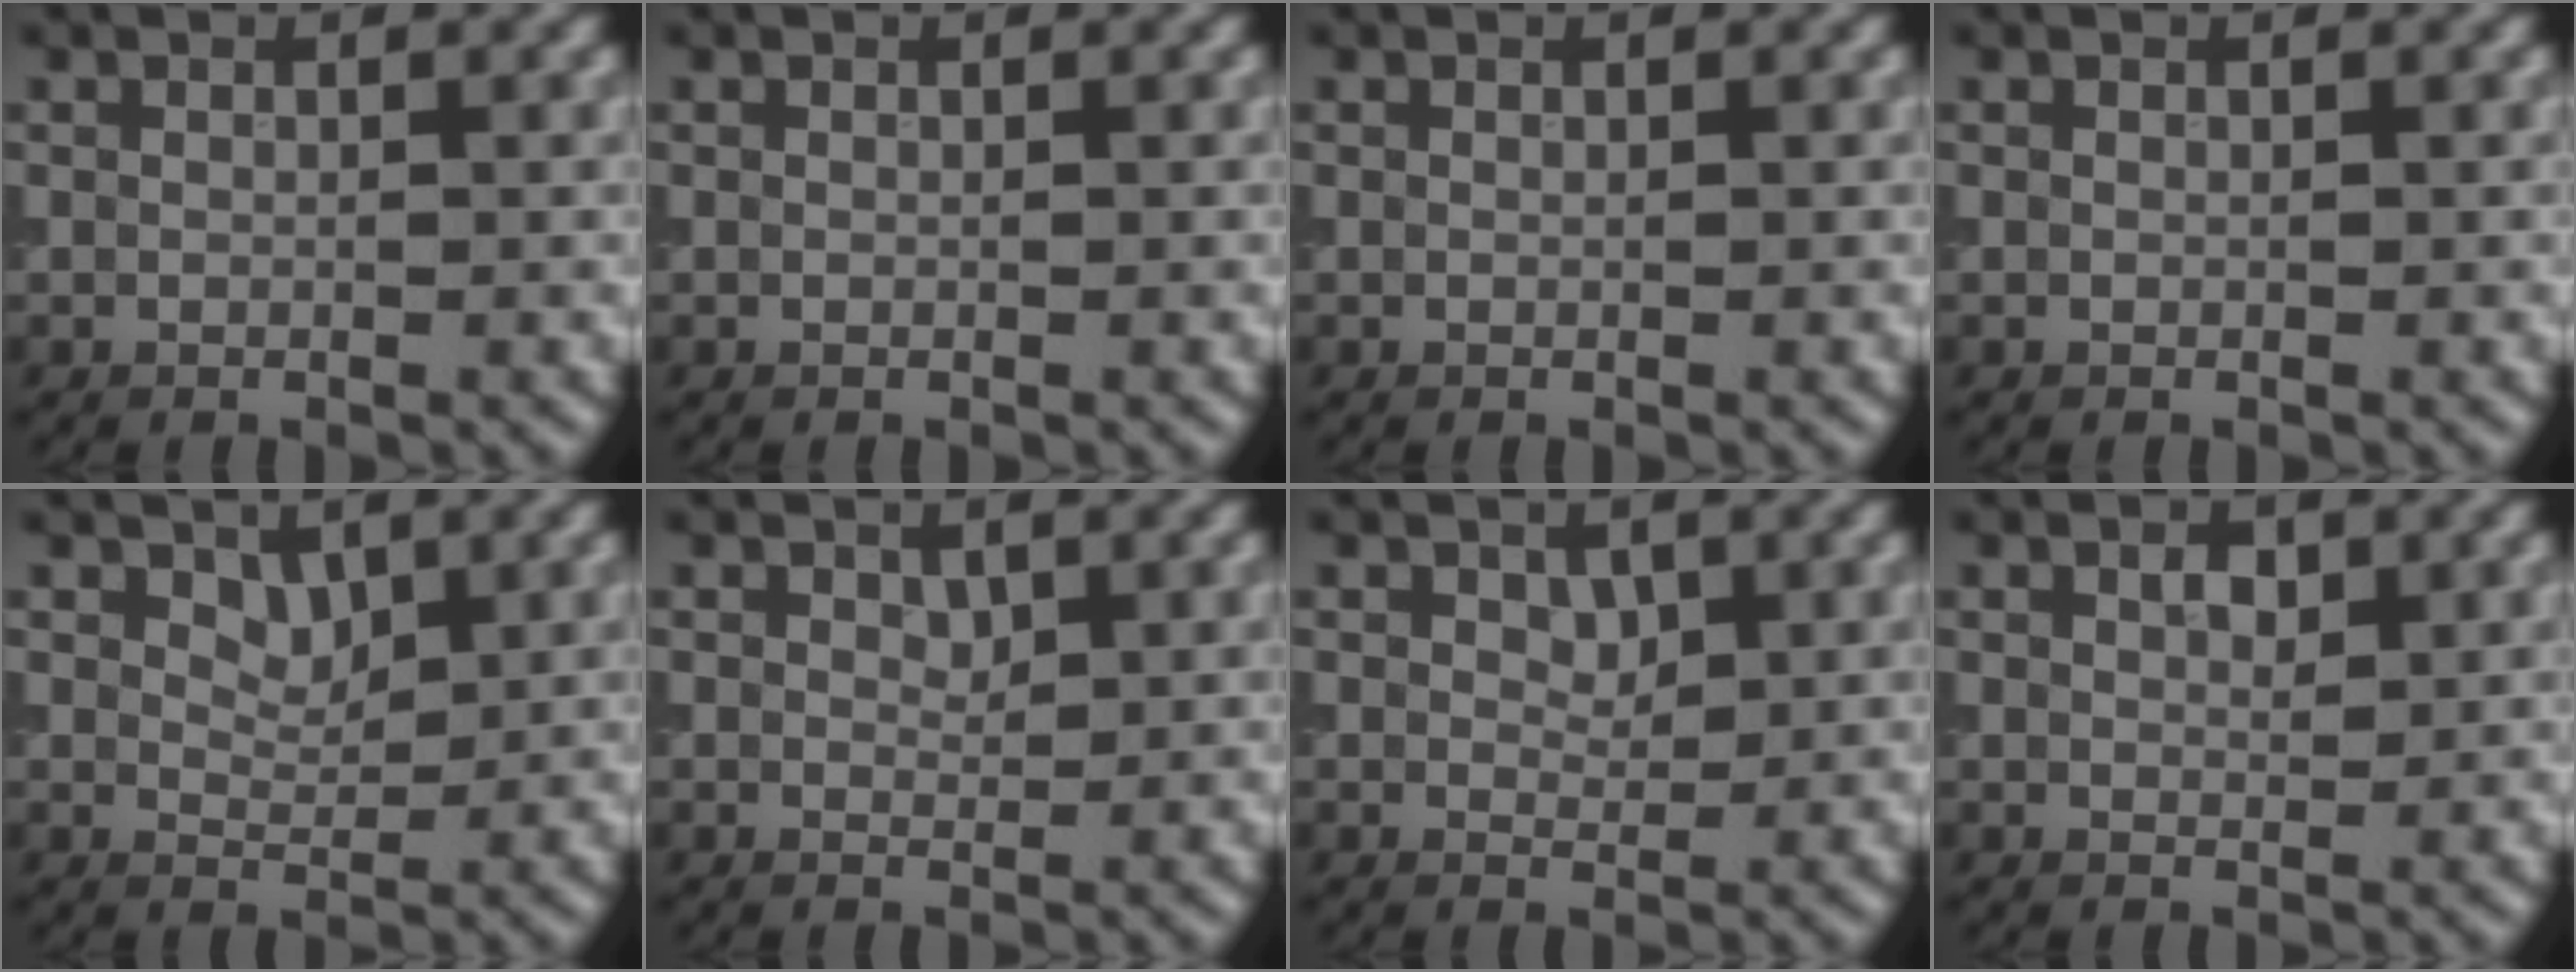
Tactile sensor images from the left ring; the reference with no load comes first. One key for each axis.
{"total": 0.0}
{"total": 0.0}
{"total": 0.0}
{"total": 1.7, "fx": 1.1, "fy": 1.0, "fz": 0.8, "tx": -0.014, "ty": -0.006, "tz": 0.017}
{"total": 0.8, "fx": 0.5, "fy": 0.5, "fz": 0.4, "tx": -0.006, "ty": -0.004, "tz": 0.008}
{"total": 1.3, "fx": 0.6, "fy": 0.9, "fz": 0.7, "tx": -0.009, "ty": -0.004, "tz": 0.011}
{"total": 1.5, "fx": 0.7, "fy": 0.9, "fz": 1.0, "tx": -0.015, "ty": 0.001, "tz": 0.013}